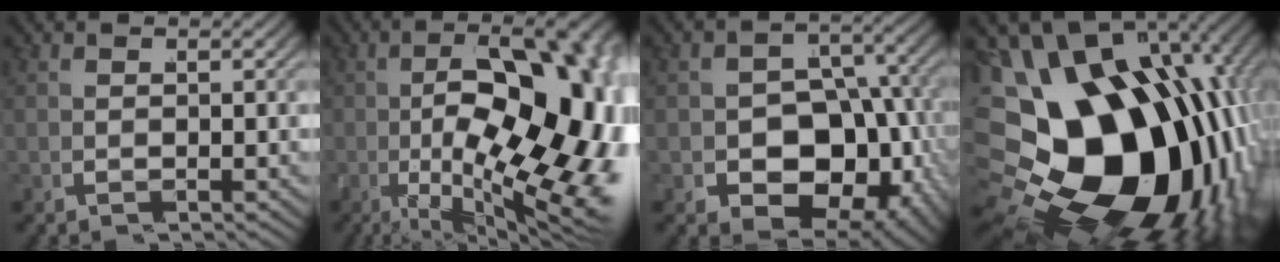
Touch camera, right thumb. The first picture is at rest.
{"total": 23.4, "force": [-2.7, 13.0, 19.3], "torque": [-0.309, -0.060, 0.004]}
{"total": 14.4, "force": [-2.6, 10.7, 9.2], "torque": [-0.184, -0.069, -0.009]}
{"total": 31.1, "force": [-3.3, 21.6, 22.1], "torque": [-0.400, -0.066, -0.023]}